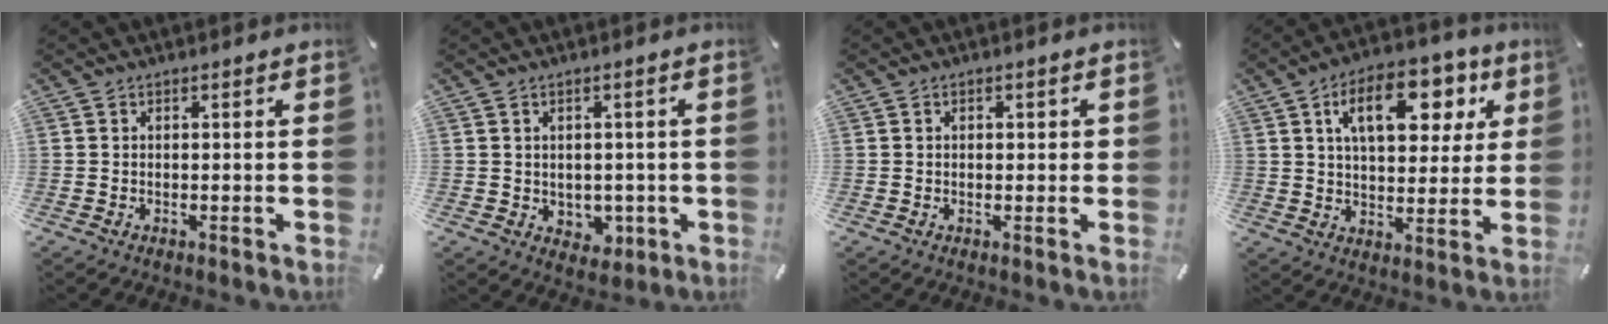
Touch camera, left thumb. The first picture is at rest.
{"total": 3.6, "force": [0.3, 3.4, 1.1], "torque": [0.000, -0.003, 0.003]}
{"total": 1.3, "force": [0.1, 0.9, 0.9], "torque": [-0.018, 0.006, 0.000]}
{"total": 15.1, "force": [6.2, 8.8, 10.6], "torque": [-0.152, -0.011, 0.101]}